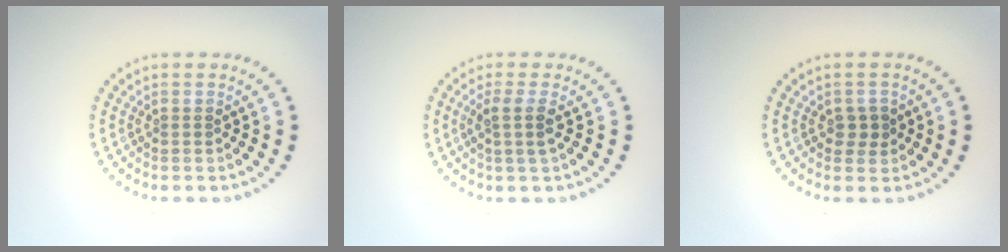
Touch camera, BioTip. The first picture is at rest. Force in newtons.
{"total": 1.9, "press": 1.5, "slide": 1.1}
{"total": 1.5, "press": 1.5, "slide": 0.4}